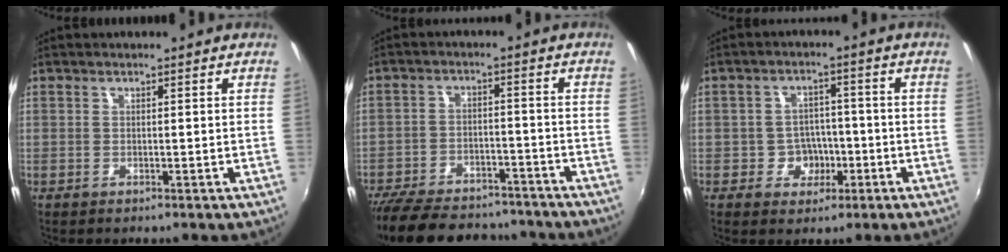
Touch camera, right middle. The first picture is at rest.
{"total": 20.9, "force": [-17.3, 8.1, 8.4], "torque": [-0.195, 0.005, -0.247]}
{"total": 5.1, "force": [-1.9, 4.5, 1.5], "torque": [-0.030, 0.016, -0.019]}